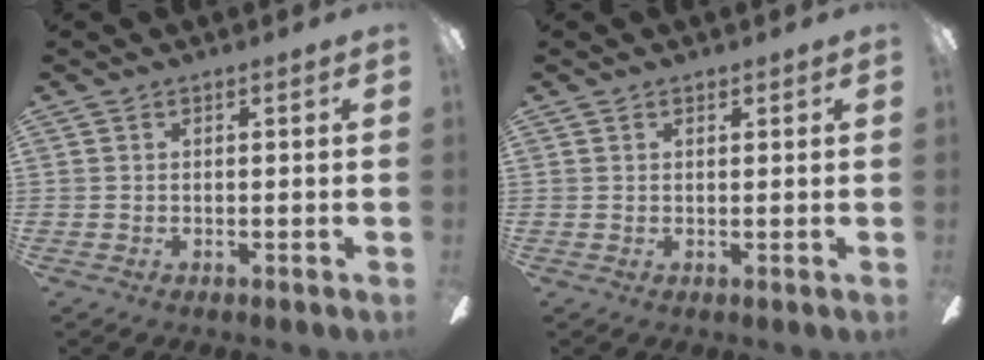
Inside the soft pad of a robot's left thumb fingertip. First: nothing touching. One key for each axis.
{"total": 1.1, "fx": 0.9, "fy": 0.7, "fz": 0.1, "tx": -0.001, "ty": 0.001, "tz": 0.017}